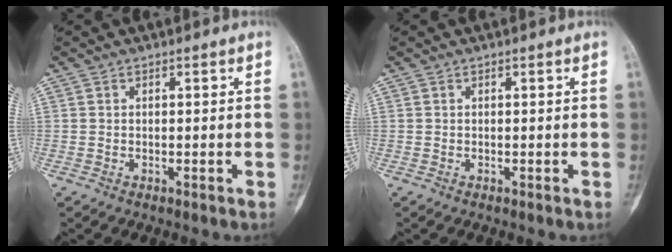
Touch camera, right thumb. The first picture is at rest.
{"total": 0.0}